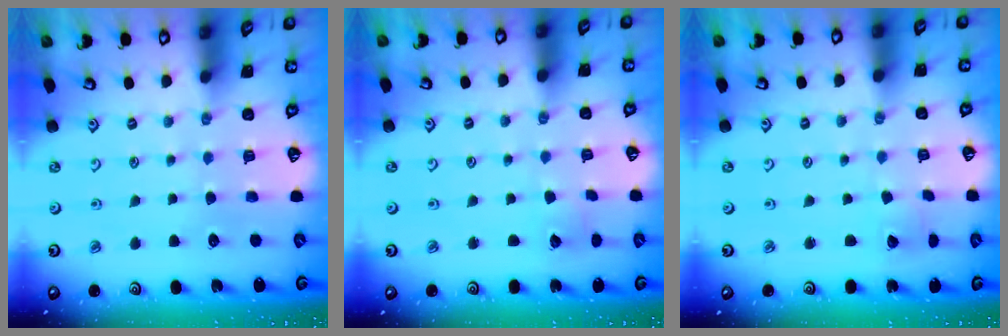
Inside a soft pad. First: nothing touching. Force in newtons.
{"total": 2.4, "press": 2.4, "slide": 0.2}
{"total": 2.6, "press": 2.6, "slide": 0.4}